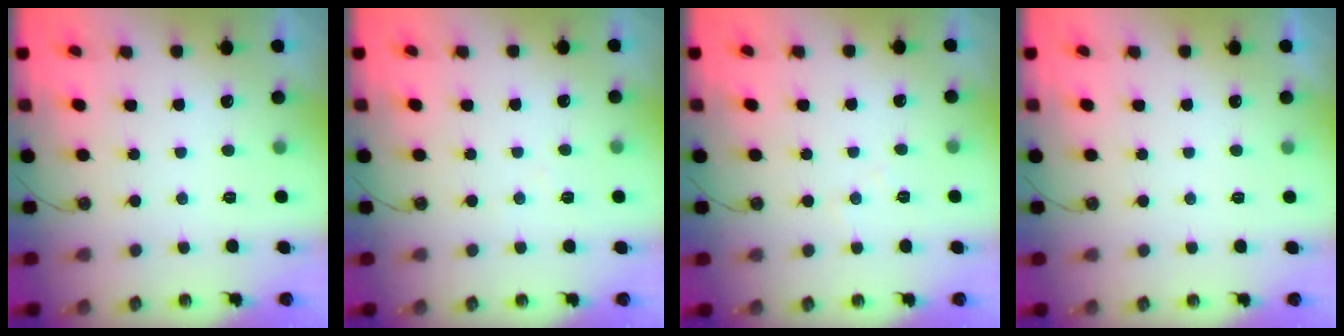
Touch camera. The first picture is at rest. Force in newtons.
{"total": 3.8, "press": 3.7, "slide": 0.6}
{"total": 4.0, "press": 3.9, "slide": 0.6}
{"total": 2.7, "press": 2.7, "slide": 0.4}